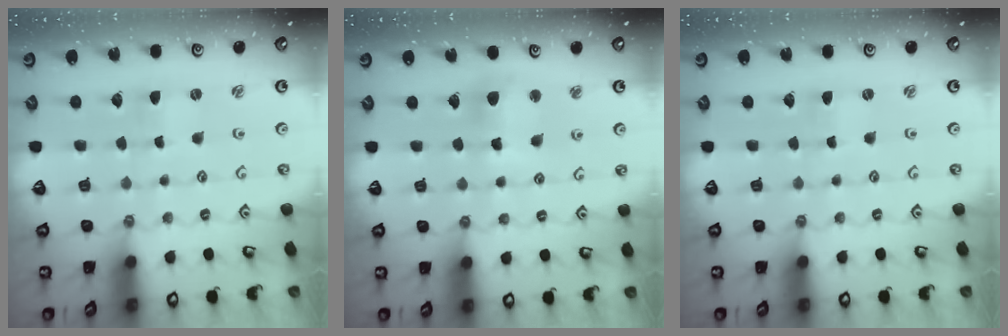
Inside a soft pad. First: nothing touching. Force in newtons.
{"total": 8.8, "press": 8.7, "slide": 1.1}
{"total": 0.0}